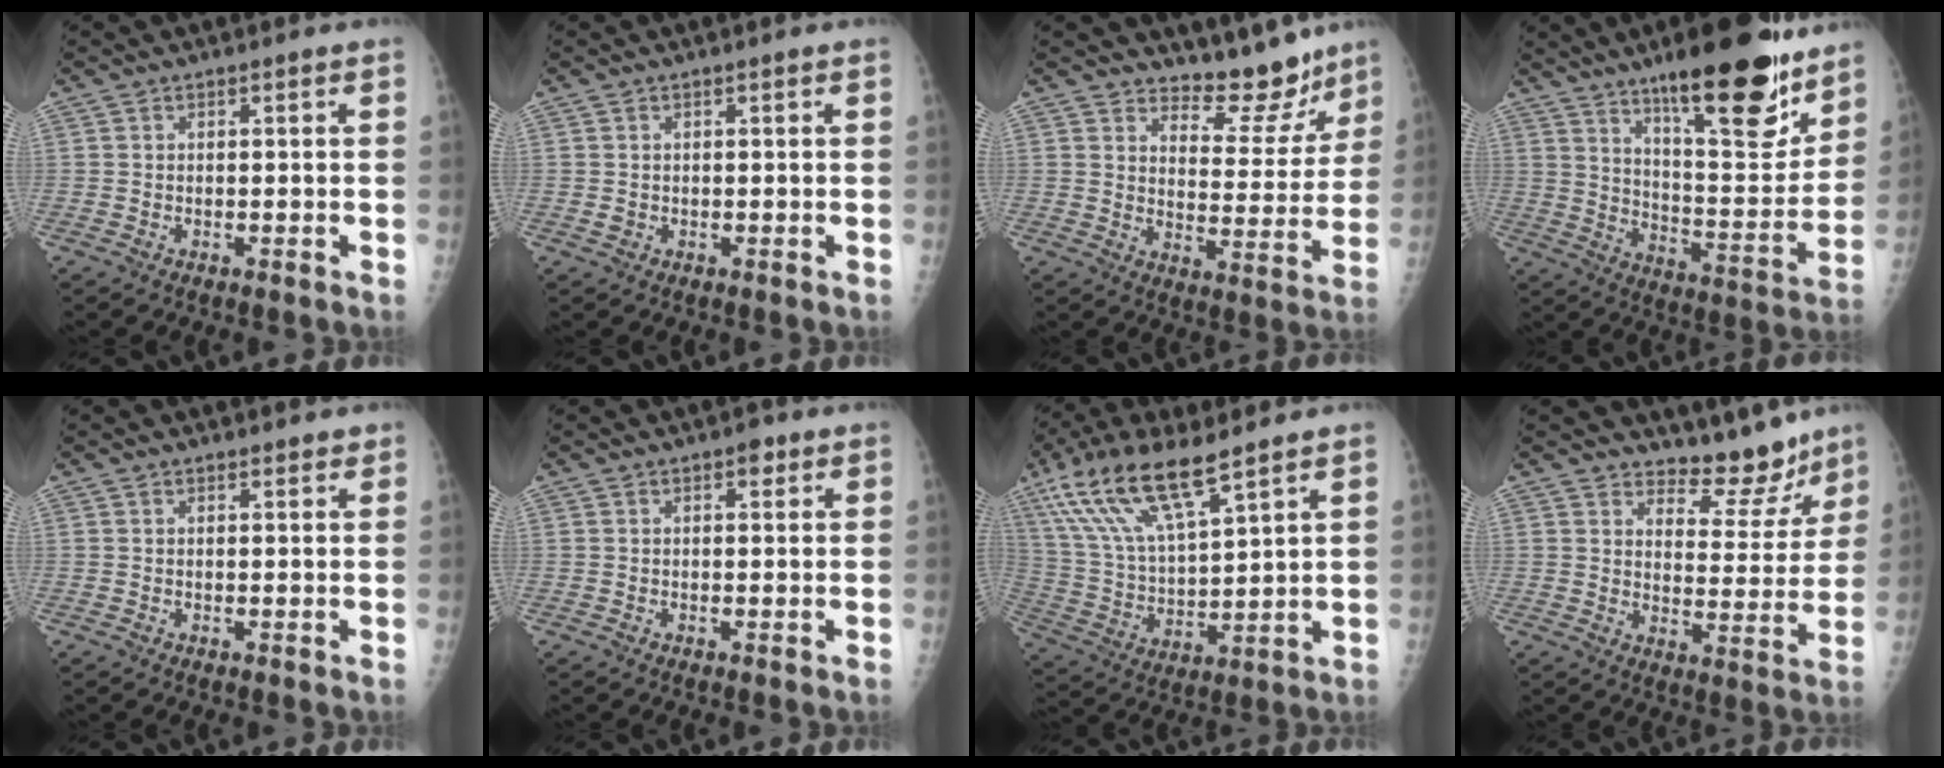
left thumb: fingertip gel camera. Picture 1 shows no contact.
{"total": 0.7, "force": [0.2, 0.7, 0.3], "torque": [0.002, 0.001, 0.003]}
{"total": 10.5, "force": [9.4, 3.9, 2.4], "torque": [0.003, -0.087, 0.134]}
{"total": 22.2, "force": [14.8, 6.0, 15.5], "torque": [-0.187, -0.089, 0.233]}
{"total": 1.5, "force": [1.3, 0.5, 0.5], "torque": [0.002, -0.004, 0.015]}
{"total": 1.9, "force": [1.1, 1.0, 1.2], "torque": [-0.007, -0.002, 0.012]}
{"total": 16.3, "force": [10.5, 4.5, 11.7], "torque": [-0.229, -0.033, 0.214]}
{"total": 9.7, "force": [8.8, 3.6, 1.9], "torque": [0.009, -0.083, 0.124]}